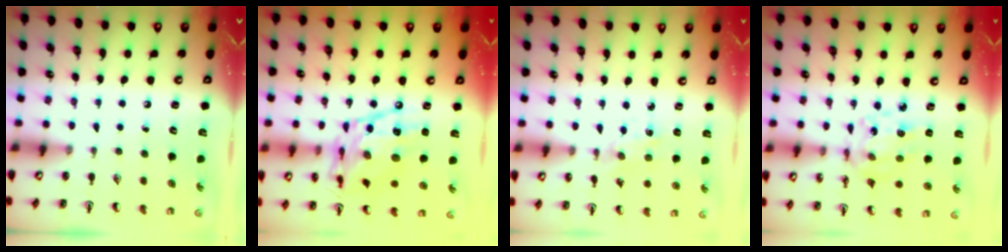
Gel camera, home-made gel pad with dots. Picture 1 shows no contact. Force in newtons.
{"total": 17.6, "press": 17.5, "slide": 1.4}
{"total": 1.7, "press": 1.6, "slide": 0.4}
{"total": 10.3, "press": 9.9, "slide": 3.0}